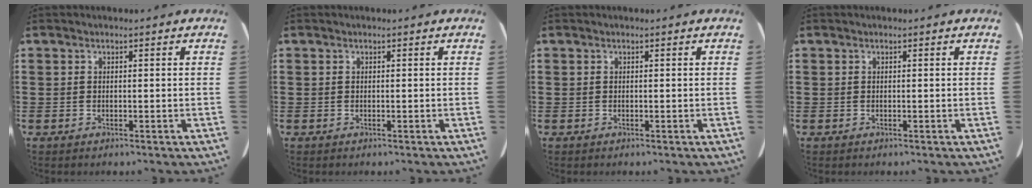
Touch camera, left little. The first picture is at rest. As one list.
[{"total": 0.0}, {"total": 0.0}, {"total": 0.0}]